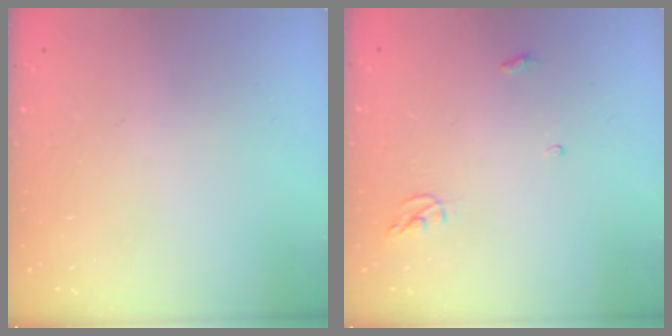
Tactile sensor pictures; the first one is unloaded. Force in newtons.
{"total": 3.8, "press": 3.8, "slide": 0.4}